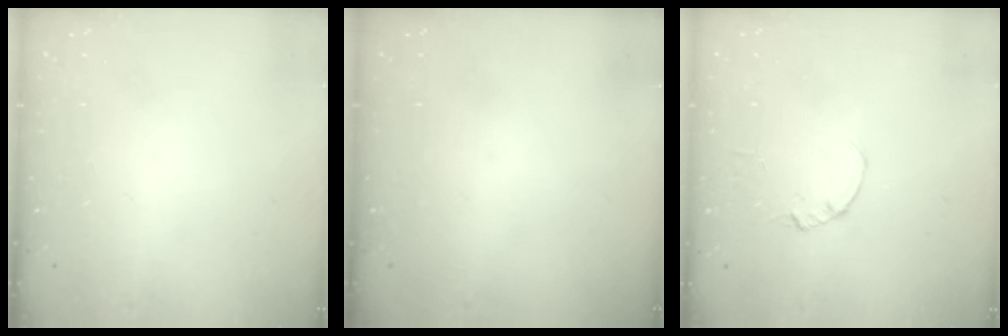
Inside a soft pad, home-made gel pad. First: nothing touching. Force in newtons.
{"total": 0.0}
{"total": 0.0}